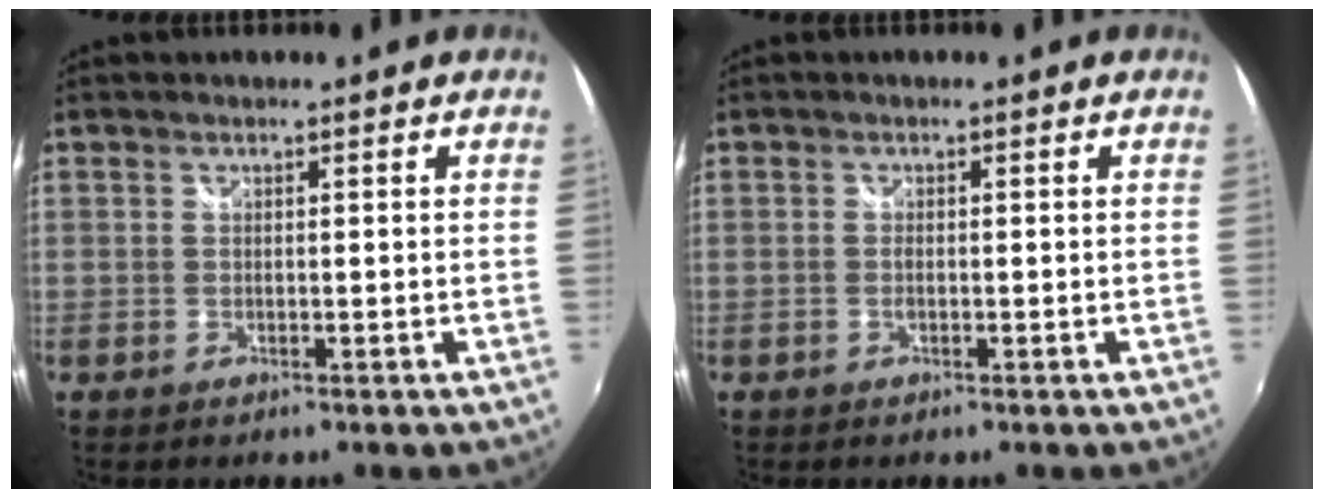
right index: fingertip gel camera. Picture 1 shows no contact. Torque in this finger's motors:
{"motor_torque": [0.23, 0.01, 0.12, 0.03]}